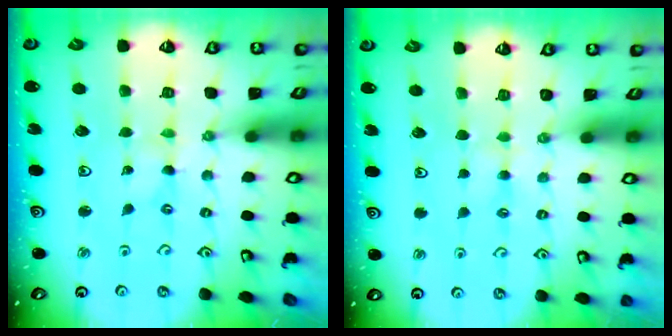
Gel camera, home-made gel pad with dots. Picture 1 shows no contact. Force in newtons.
{"total": 1.9, "press": 1.9, "slide": 0.3}